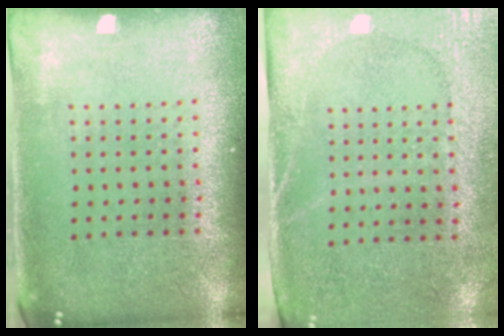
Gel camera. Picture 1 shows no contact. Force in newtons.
{"total": 2.7, "press": 2.3, "slide": 1.4}